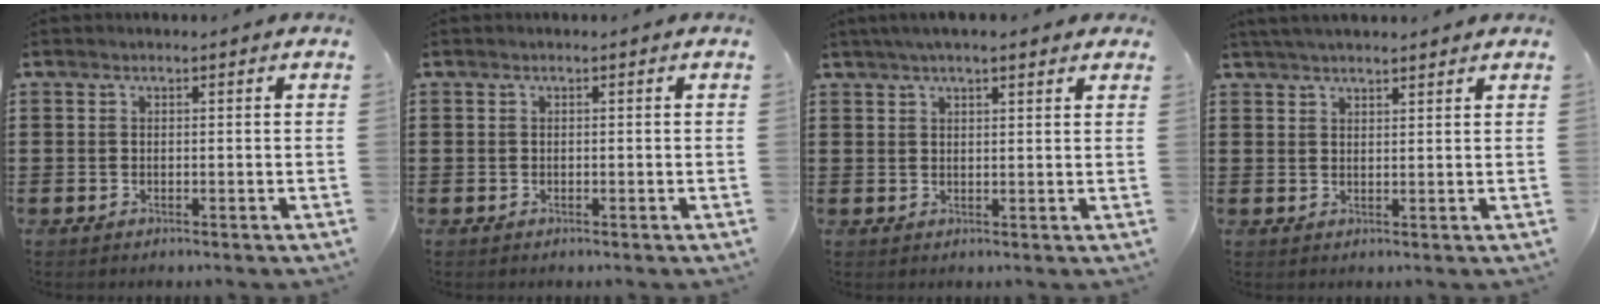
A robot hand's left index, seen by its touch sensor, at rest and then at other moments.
{"total": 0.0}
{"total": 3.3, "force": [2.6, 0.5, 2.0], "torque": [-0.044, 0.006, 0.048]}
{"total": 2.3, "force": [2.2, 0.0, 0.7], "torque": [-0.019, 0.001, 0.042]}